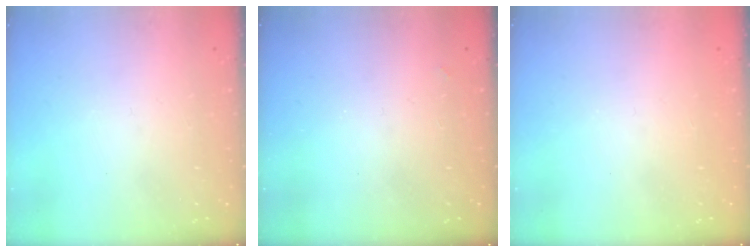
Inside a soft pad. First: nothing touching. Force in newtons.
{"total": 1.1, "press": 1.0, "slide": 0.3}
{"total": 1.1, "press": 1.1, "slide": 0.1}